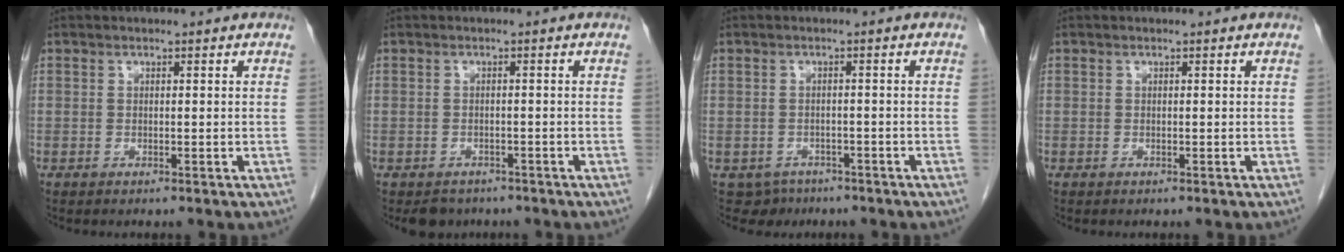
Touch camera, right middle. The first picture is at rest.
{"total": 3.4, "force": [-2.7, 2.0, 0.4], "torque": [-0.008, 0.002, -0.038]}
{"total": 3.6, "force": [-2.5, 2.6, 0.0], "torque": [0.001, 0.008, -0.032]}
{"total": 0.0}